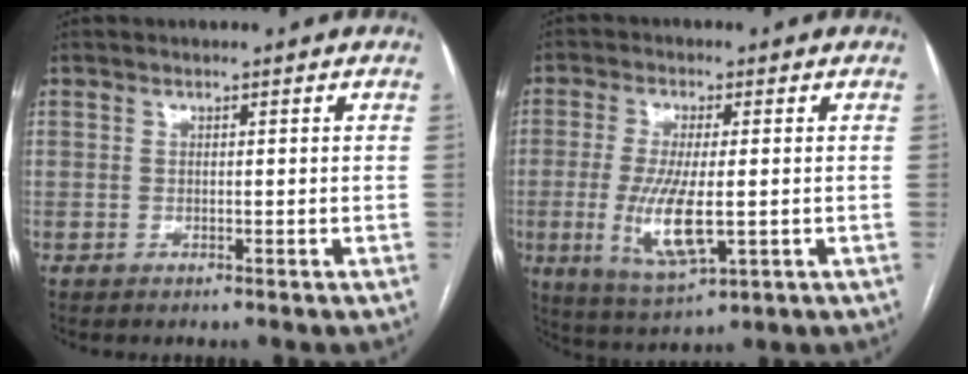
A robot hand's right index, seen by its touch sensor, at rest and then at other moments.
{"total": 9.7, "force": [-1.6, 2.6, 9.2], "torque": [-0.191, -0.023, -0.021]}